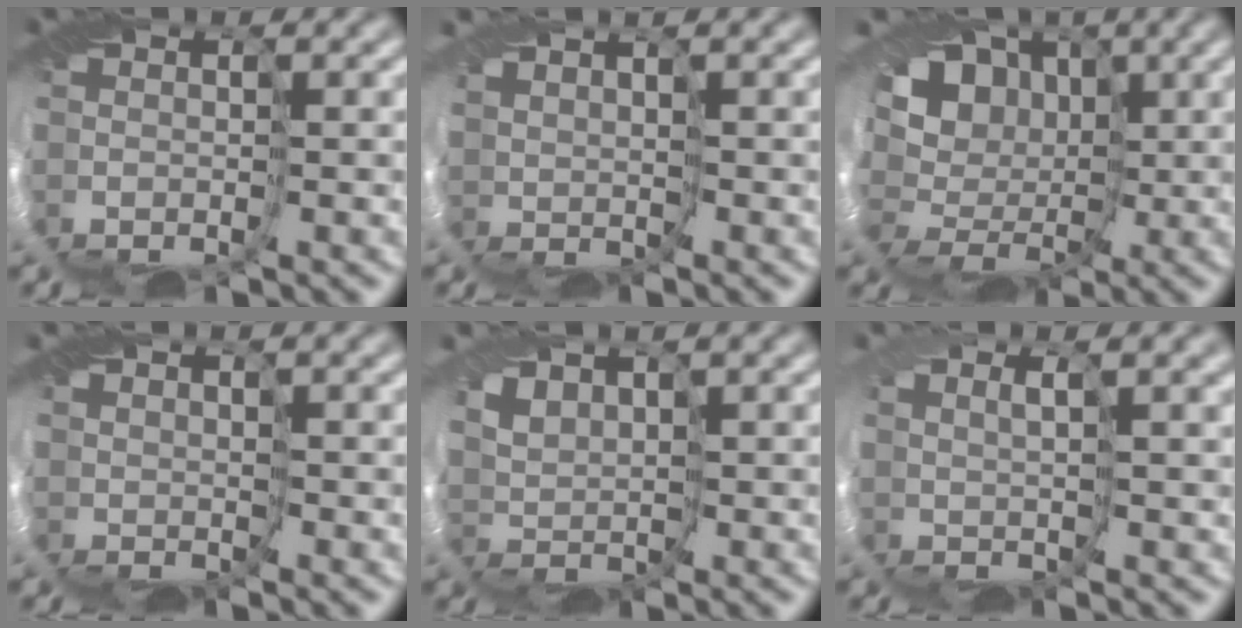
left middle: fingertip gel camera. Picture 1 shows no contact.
{"total": 1.3, "force": [1.3, 0.0, -0.1], "torque": [-0.006, 0.001, 0.024]}
{"total": 10.3, "force": [2.1, 8.3, 5.6], "torque": [-0.090, 0.015, 0.004]}
{"total": 0.8, "force": [0.7, 0.2, -0.2], "torque": [0.003, -0.003, 0.011]}
{"total": 2.3, "force": [2.0, 1.0, 0.6], "torque": [-0.019, 0.000, 0.038]}
{"total": 1.8, "force": [1.5, -0.3, 1.1], "torque": [-0.021, 0.003, 0.016]}